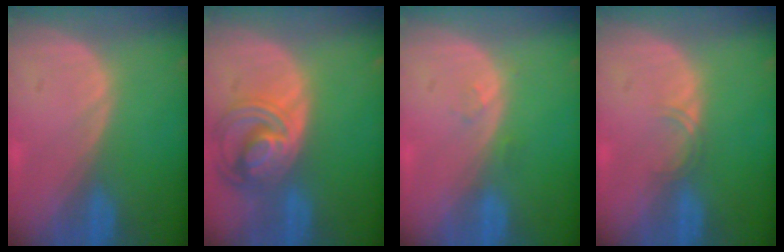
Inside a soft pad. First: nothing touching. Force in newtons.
{"total": 8.5, "press": 7.4, "slide": 4.3}
{"total": 1.1, "press": 1.0, "slide": 0.1}
{"total": 1.4, "press": 1.4, "slide": 0.2}